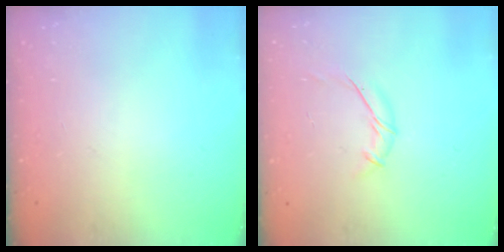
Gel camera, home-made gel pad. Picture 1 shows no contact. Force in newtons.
{"total": 7.7, "press": 7.6, "slide": 0.8}